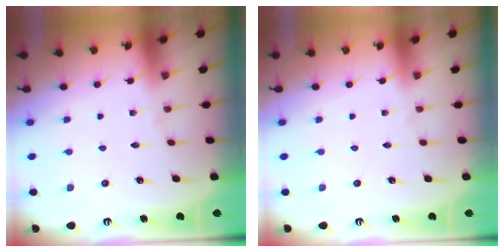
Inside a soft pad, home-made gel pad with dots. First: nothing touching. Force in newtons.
{"total": 0.0}